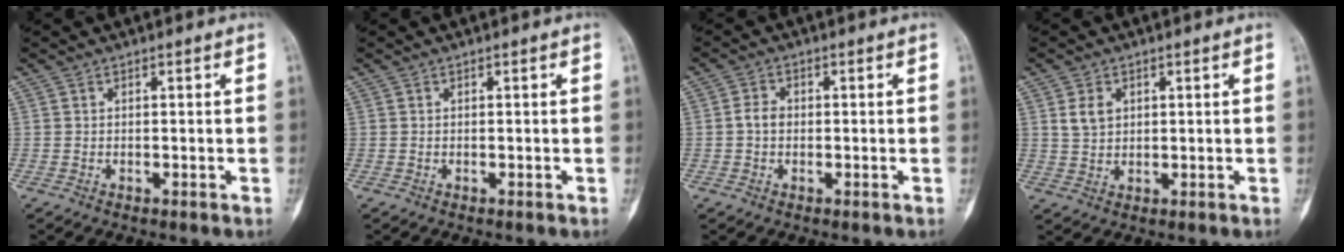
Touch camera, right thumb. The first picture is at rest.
{"total": 0.0}
{"total": 2.6, "force": [-0.2, 2.0, 1.6], "torque": [-0.026, 0.009, -0.009]}
{"total": 3.8, "force": [1.3, 2.8, 2.2], "torque": [-0.031, -0.004, 0.030]}